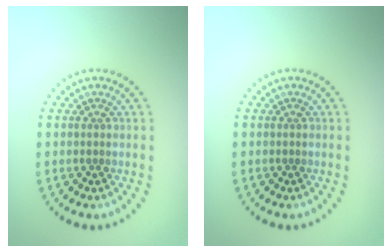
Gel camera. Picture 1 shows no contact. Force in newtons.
{"total": 0.0}